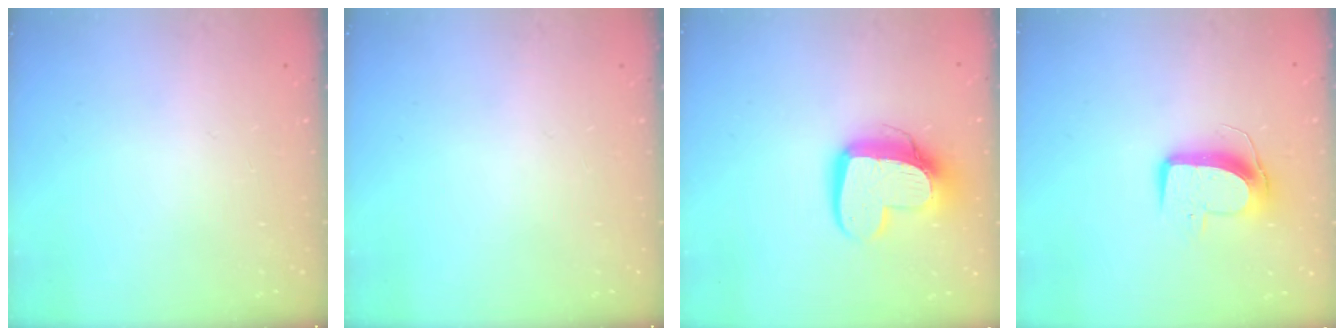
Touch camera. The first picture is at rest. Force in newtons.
{"total": 0.0}
{"total": 14.1, "press": 14.0, "slide": 1.2}
{"total": 10.0, "press": 10.0, "slide": 0.5}